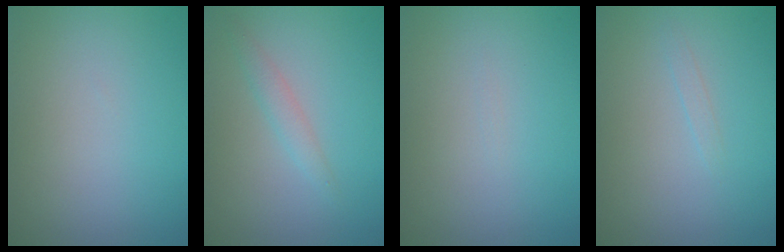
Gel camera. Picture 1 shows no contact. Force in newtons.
{"total": 1.4, "press": 1.4, "slide": 0.1}
{"total": 0.0}
{"total": 0.6, "press": 0.6, "slide": 0.0}